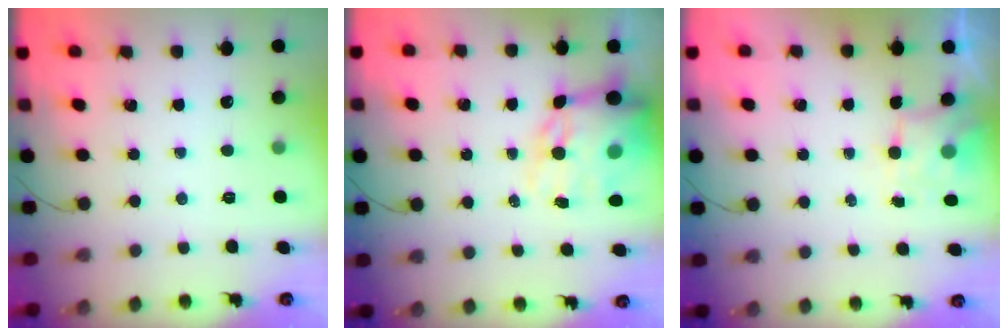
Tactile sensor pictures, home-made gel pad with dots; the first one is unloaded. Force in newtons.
{"total": 17.6, "press": 17.1, "slide": 4.4}
{"total": 4.0, "press": 3.9, "slide": 0.9}